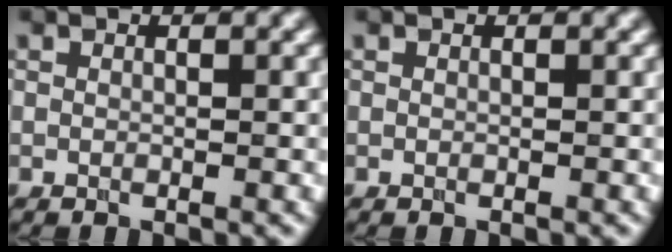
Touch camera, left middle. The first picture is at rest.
{"total": 0.0}